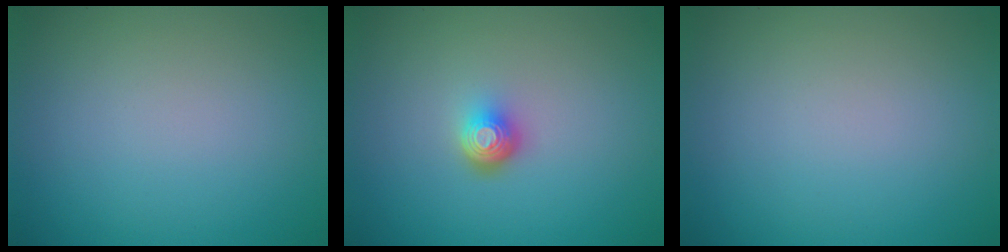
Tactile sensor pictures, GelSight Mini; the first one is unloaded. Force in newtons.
{"total": 2.2, "press": 1.4, "slide": 1.7}
{"total": 0.0}